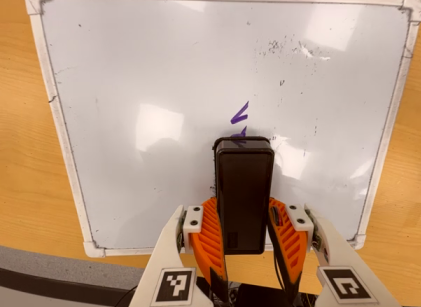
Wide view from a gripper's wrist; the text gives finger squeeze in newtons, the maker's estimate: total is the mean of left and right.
{"total": 6.9, "left": 6.0, "right": 7.7}